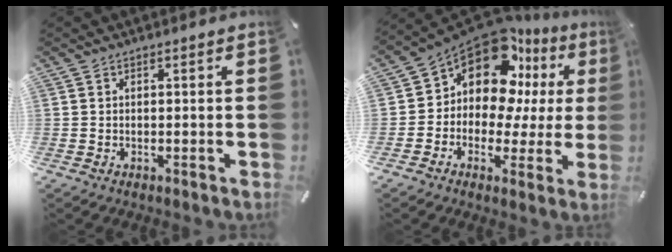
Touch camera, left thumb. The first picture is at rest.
{"total": 14.3, "force": [7.9, 8.8, 8.1], "torque": [-0.159, -0.073, 0.137]}